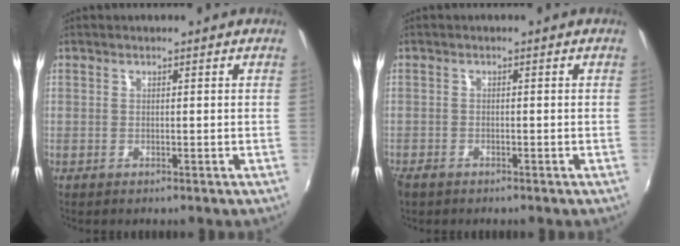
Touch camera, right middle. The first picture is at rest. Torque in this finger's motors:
{"motor_torque": [-0.01, -0.04, 0.01, 0.01]}